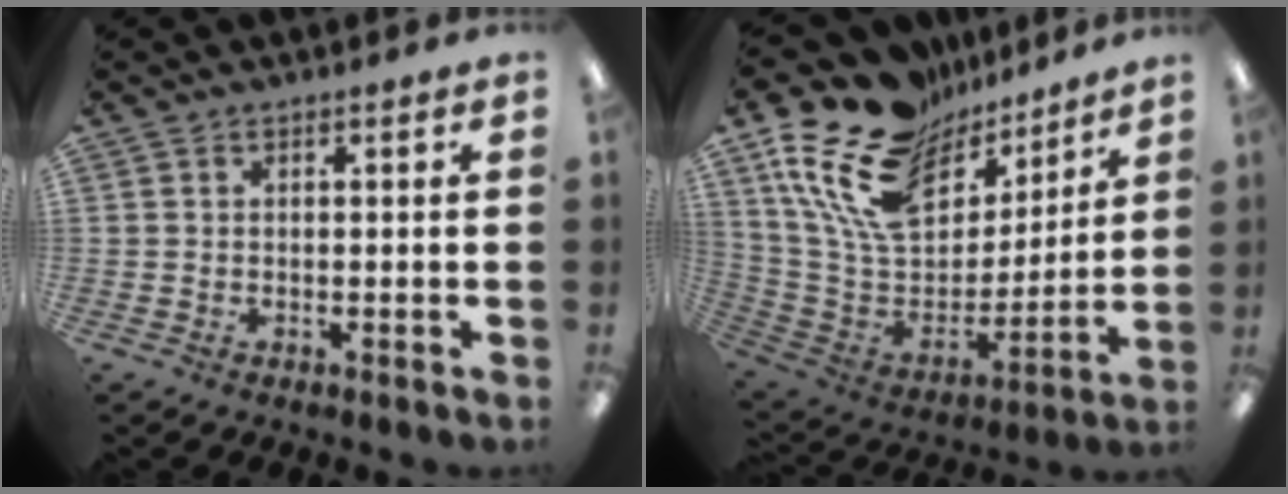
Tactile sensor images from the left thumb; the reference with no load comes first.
{"total": 21.5, "force": [13.8, 12.1, 11.2], "torque": [-0.238, -0.081, 0.250]}